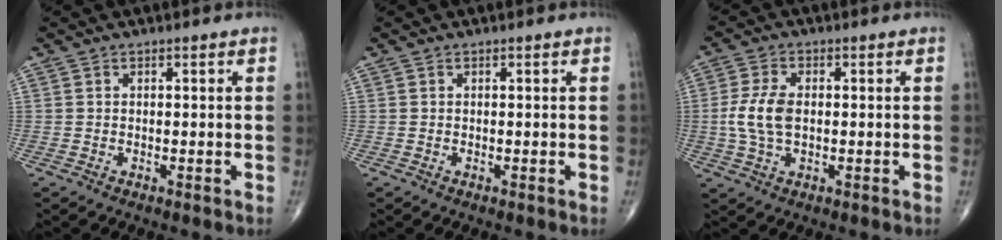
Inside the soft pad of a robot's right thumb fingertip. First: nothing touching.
{"total": 0.0}
{"total": 7.1, "force": [-0.1, 4.0, 5.9], "torque": [-0.133, 0.004, -0.003]}